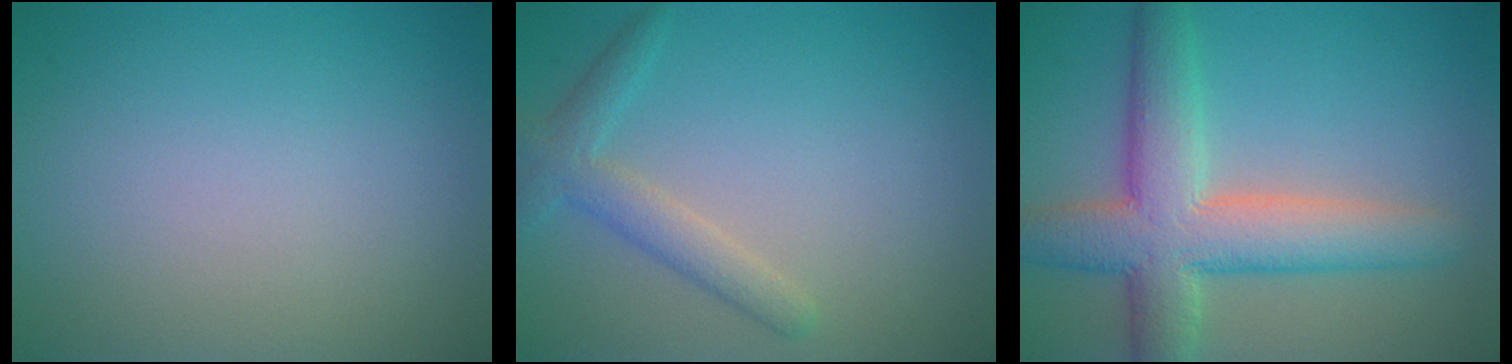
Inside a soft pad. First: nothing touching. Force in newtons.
{"total": 2.7, "press": 2.7, "slide": 0.1}
{"total": 8.0, "press": 8.0, "slide": 0.5}